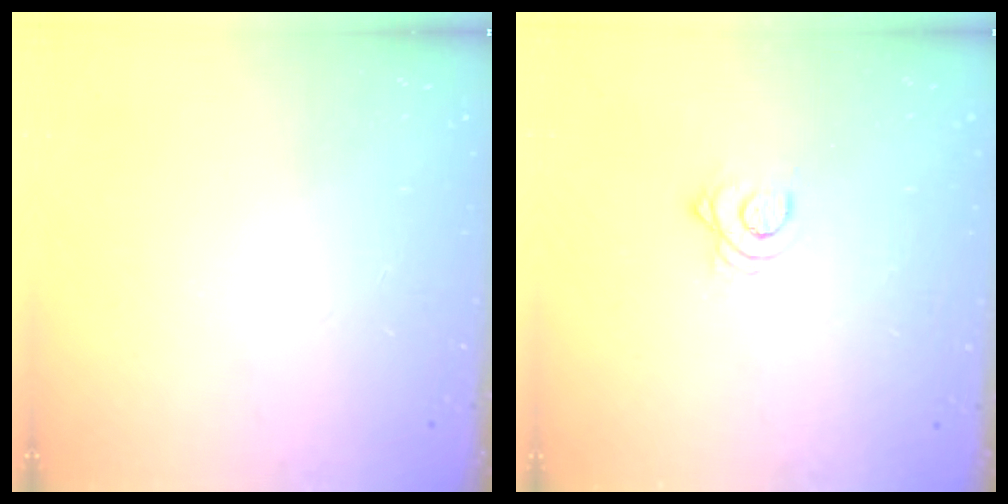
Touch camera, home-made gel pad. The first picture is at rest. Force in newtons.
{"total": 2.9, "press": 2.9, "slide": 0.4}